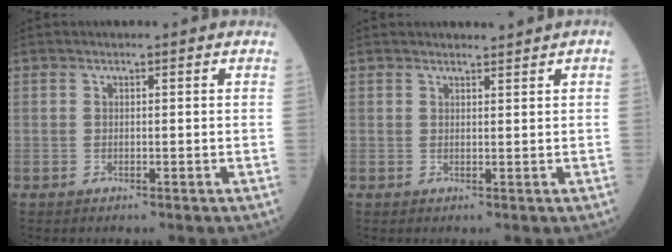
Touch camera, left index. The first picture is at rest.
{"total": 1.2, "force": [1.2, -0.3, 0.1], "torque": [0.001, -0.001, 0.022]}